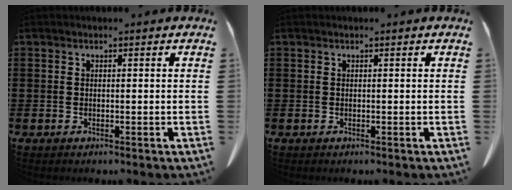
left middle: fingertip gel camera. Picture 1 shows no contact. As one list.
[{"total": 0.0}]